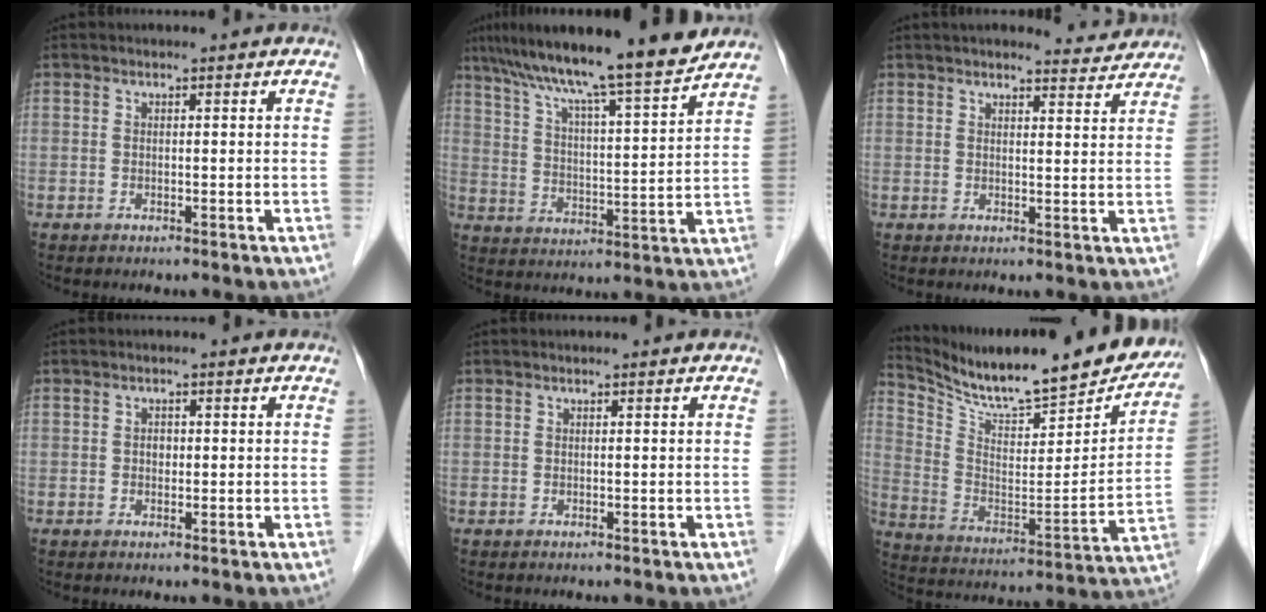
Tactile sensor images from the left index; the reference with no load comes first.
{"total": 16.3, "force": [13.8, -0.2, 8.7], "torque": [-0.141, 0.011, 0.216]}
{"total": 5.2, "force": [5.1, 0.8, 0.9], "torque": [-0.012, 0.007, 0.054]}
{"total": 1.0, "force": [0.0, 0.8, 0.6], "torque": [-0.009, 0.003, -0.001]}
{"total": 0.0}
{"total": 25.2, "force": [22.1, 4.4, 11.2], "torque": [-0.187, -0.043, 0.324]}